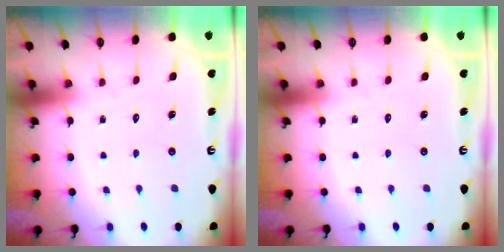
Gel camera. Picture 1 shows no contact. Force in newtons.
{"total": 0.0}